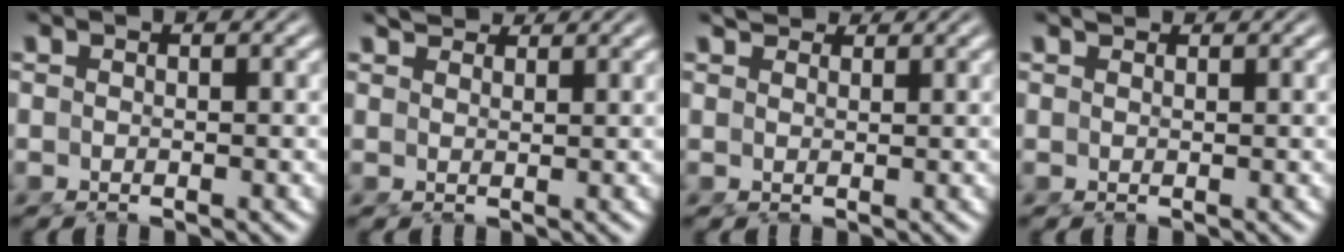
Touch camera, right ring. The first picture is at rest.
{"total": 2.9, "force": [2.9, -0.2, 0.5], "torque": [0.006, 0.006, 0.051]}
{"total": 2.7, "force": [2.6, 0.0, 0.6], "torque": [0.006, 0.006, 0.047]}
{"total": 1.1, "force": [1.1, -0.3, 0.0], "torque": [0.011, 0.001, 0.022]}